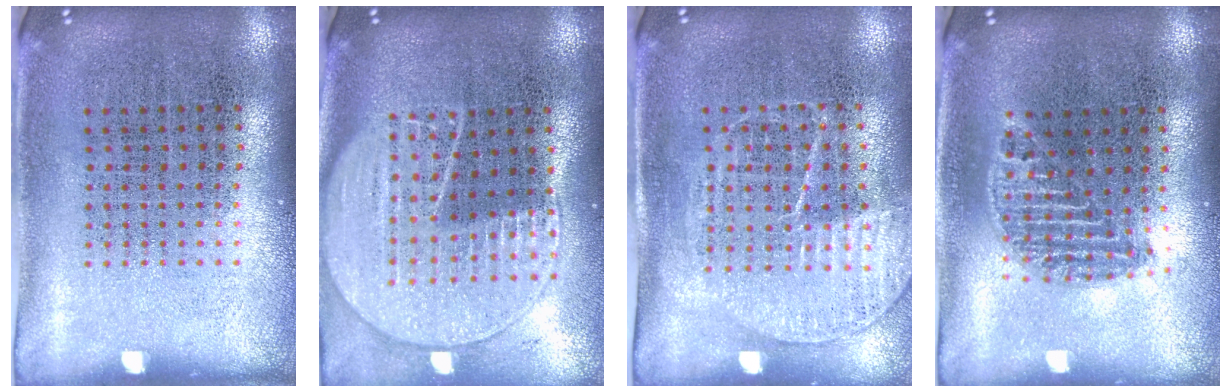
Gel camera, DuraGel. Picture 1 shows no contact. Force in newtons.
{"total": 1.9, "press": 1.8, "slide": 0.8}
{"total": 1.3, "press": 1.3, "slide": 0.2}
{"total": 1.1, "press": 1.0, "slide": 0.4}